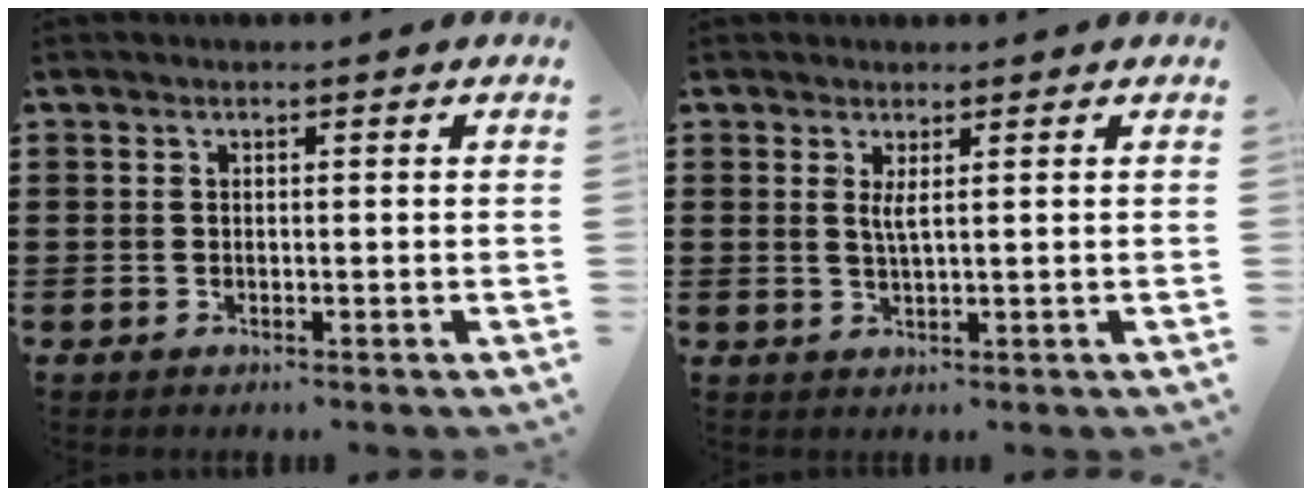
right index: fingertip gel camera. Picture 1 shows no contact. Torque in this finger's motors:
{"motor_torque": [0.51, 0.46, 0.22, 0.05]}